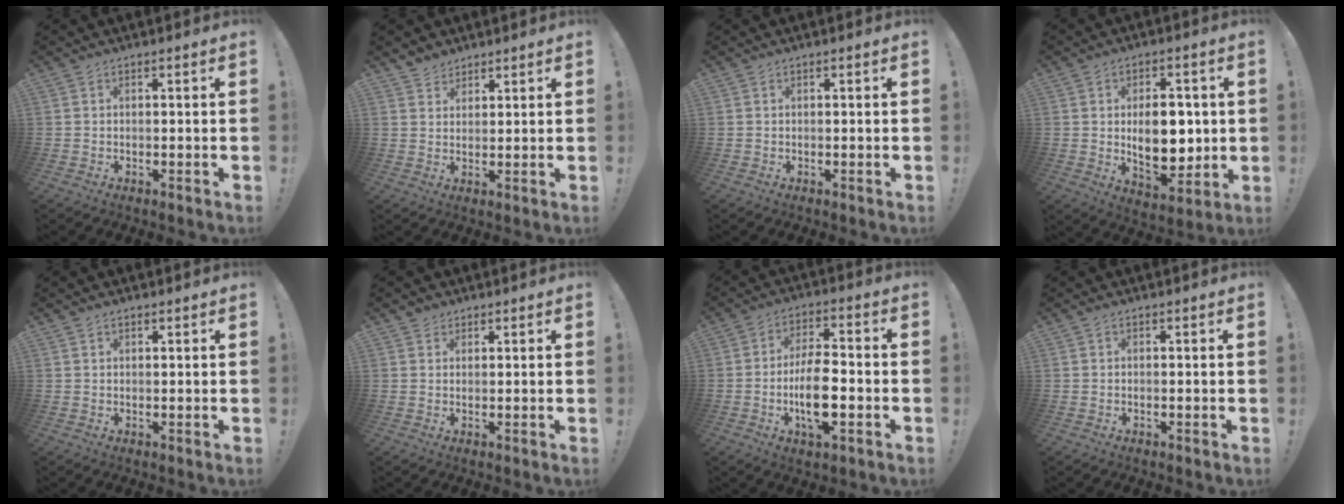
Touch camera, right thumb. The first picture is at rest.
{"total": 3.6, "force": [3.1, 1.9, 0.1], "torque": [-0.005, -0.019, 0.059]}
{"total": 0.0}
{"total": 13.6, "force": [0.7, 8.4, 10.7], "torque": [-0.160, -0.004, 0.016]}
{"total": 0.9, "force": [0.7, 0.4, 0.3], "torque": [-0.004, -0.001, 0.014]}
{"total": 2.1, "force": [1.6, 1.4, 0.1], "torque": [0.003, -0.007, 0.029]}
{"total": 12.3, "force": [-3.2, 4.9, 10.9], "torque": [-0.214, 0.005, -0.060]}
{"total": 0.5, "force": [-0.1, 0.2, 0.5], "torque": [-0.009, 0.001, -0.003]}